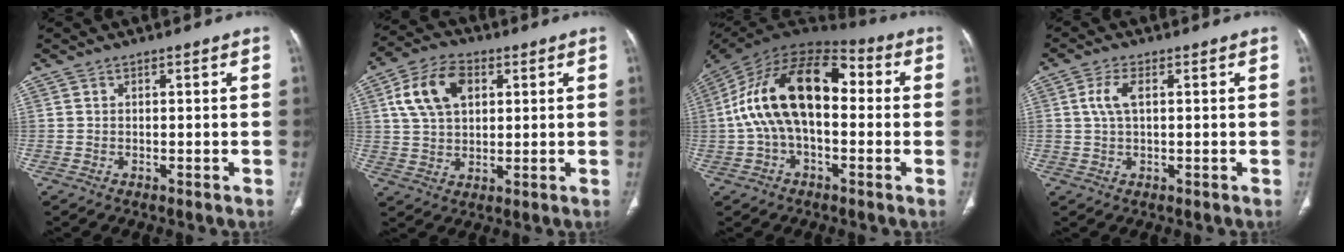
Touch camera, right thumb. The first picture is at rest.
{"total": 11.3, "force": [3.6, 7.2, 8.0], "torque": [-0.140, 0.006, 0.065]}
{"total": 19.8, "force": [0.7, 10.9, 16.6], "torque": [-0.295, 0.050, 0.003]}
{"total": 4.1, "force": [0.9, 1.9, 3.5], "torque": [-0.086, 0.007, 0.017]}